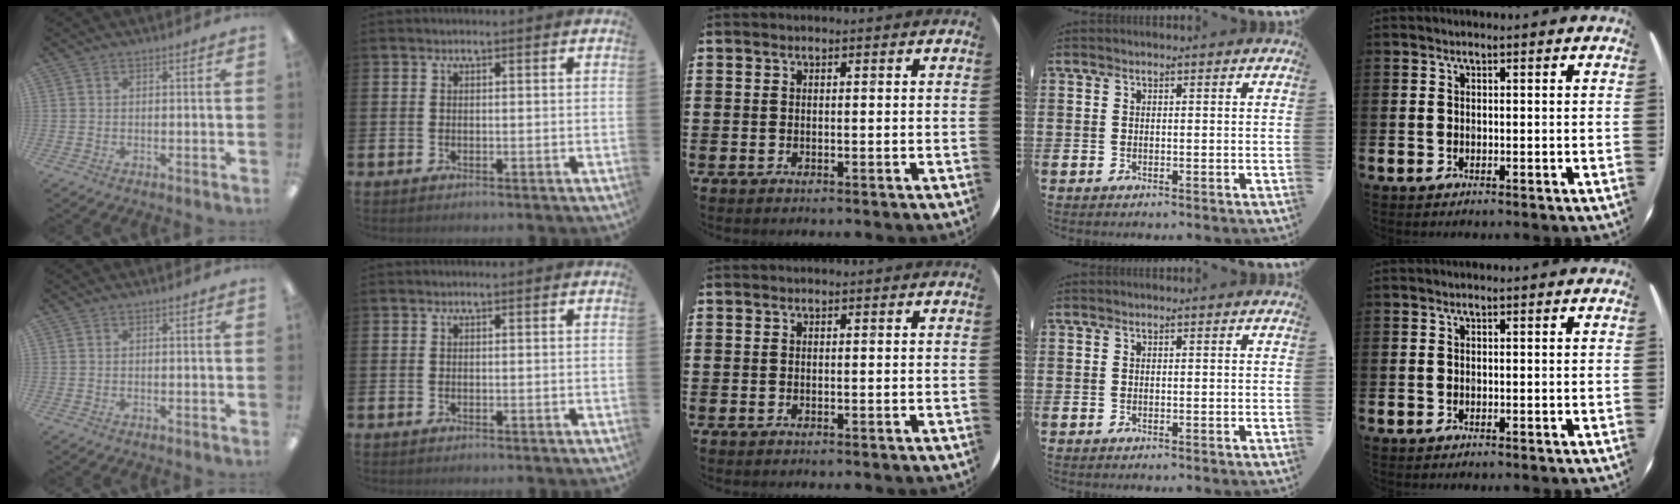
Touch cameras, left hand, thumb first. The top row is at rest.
{}